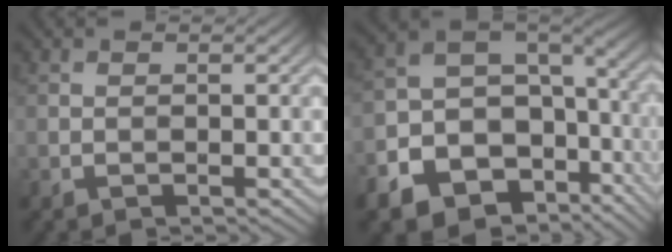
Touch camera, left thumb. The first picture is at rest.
{"total": 16.3, "force": [-7.9, 11.5, 8.5], "torque": [-0.215, -0.062, -0.109]}